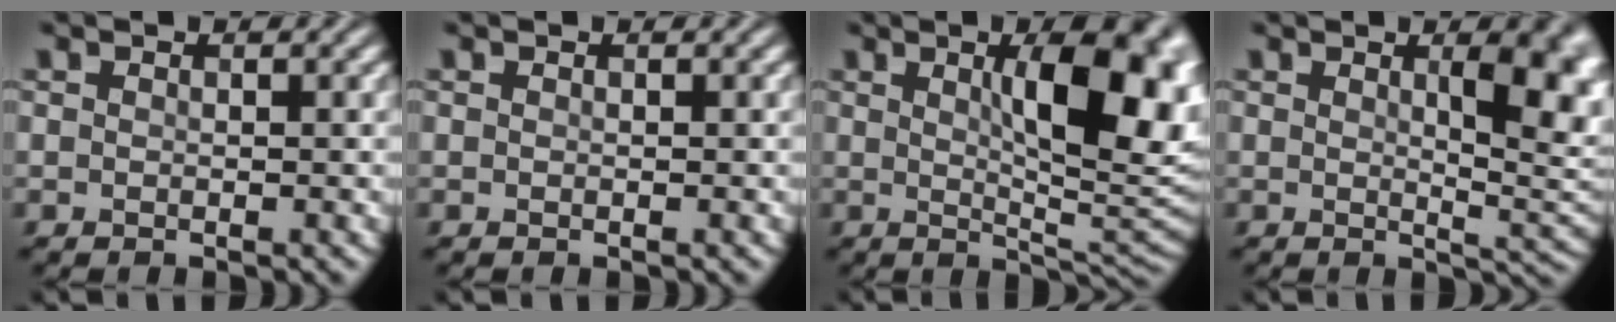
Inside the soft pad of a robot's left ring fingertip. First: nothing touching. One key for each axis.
{"total": 0.0}
{"total": 11.2, "fx": 2.7, "fy": 3.7, "fz": 10.2, "tx": -0.127, "ty": 0.001, "tz": 0.046}
{"total": 6.5, "fx": 1.6, "fy": 2.2, "fz": 5.9, "tx": -0.057, "ty": -0.003, "tz": 0.027}